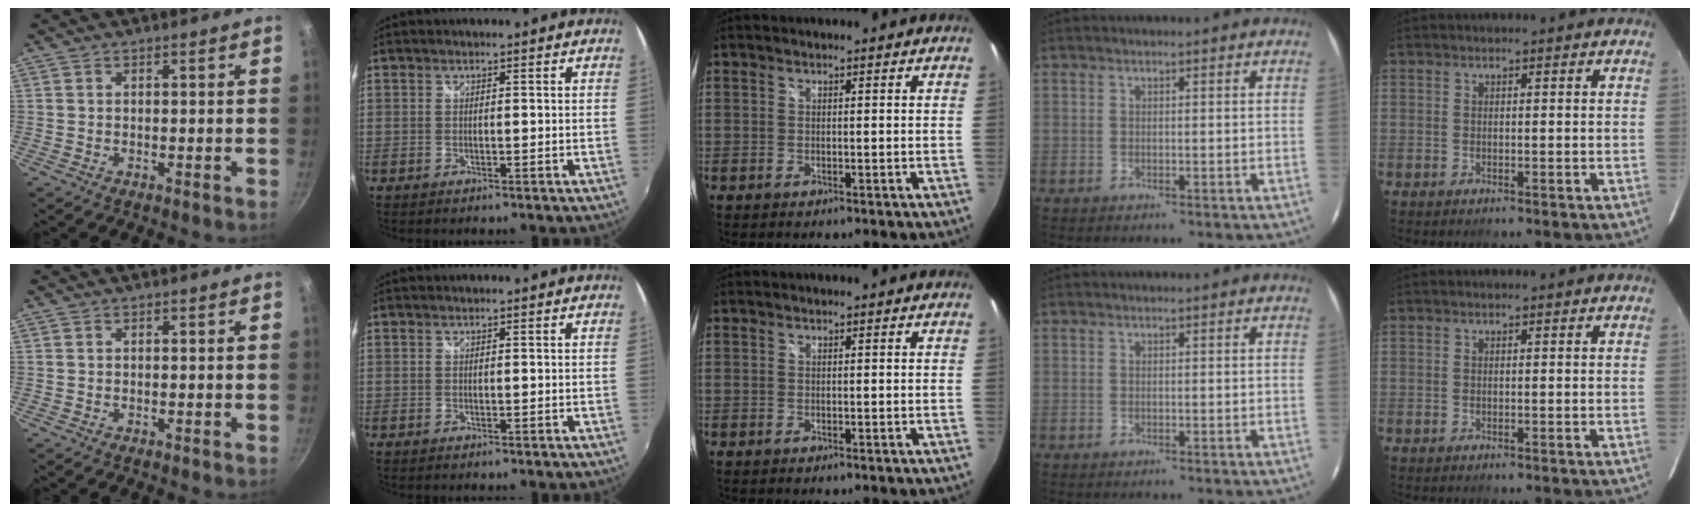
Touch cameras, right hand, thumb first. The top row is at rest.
{}